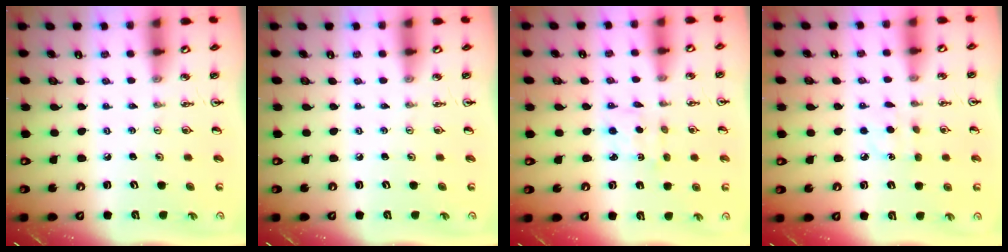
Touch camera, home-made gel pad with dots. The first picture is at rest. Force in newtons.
{"total": 0.0}
{"total": 3.0, "press": 2.9, "slide": 0.6}
{"total": 5.1, "press": 5.0, "slide": 0.6}